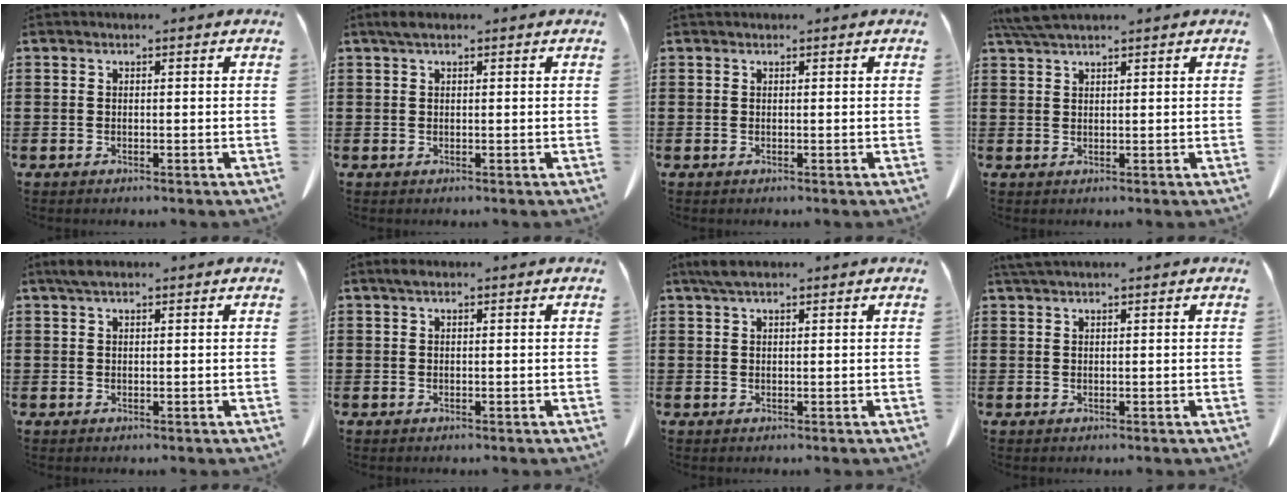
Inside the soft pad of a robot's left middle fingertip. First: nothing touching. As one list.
[{"total": 1.4, "force": [0.7, 0.5, 1.0], "torque": [-0.022, 0.004, 0.012]}, {"total": 0.0}, {"total": 3.4, "force": [2.8, 0.4, 1.9], "torque": [-0.046, 0.000, 0.053]}, {"total": 1.6, "force": [1.0, 0.6, 1.1], "torque": [-0.025, 0.004, 0.017]}, {"total": 0.8, "force": [0.4, 0.3, 0.6], "torque": [-0.013, 0.005, 0.006]}, {"total": 2.0, "force": [1.3, 0.7, 1.4], "torque": [-0.032, 0.004, 0.023]}, {"total": 1.2, "force": [1.0, 0.0, 0.6], "torque": [-0.015, 0.000, 0.019]}]